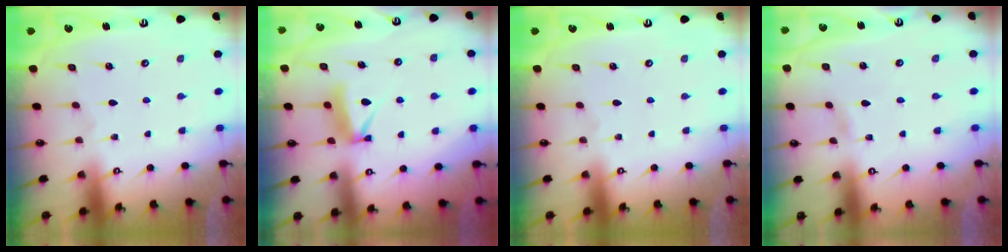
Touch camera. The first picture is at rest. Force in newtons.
{"total": 8.8, "press": 8.8, "slide": 0.9}
{"total": 0.0}
{"total": 0.5, "press": 0.5, "slide": 0.1}